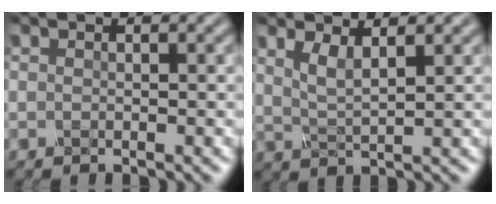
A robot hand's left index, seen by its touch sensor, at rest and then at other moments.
{"total": 2.6, "force": [1.2, 0.7, 2.2], "torque": [-0.044, -0.006, 0.024]}